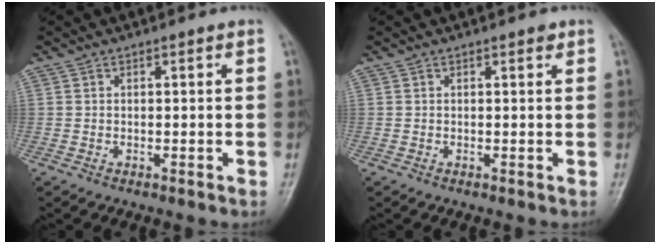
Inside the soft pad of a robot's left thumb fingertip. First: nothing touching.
{"total": 0.7, "force": [0.4, 0.3, 0.5], "torque": [-0.006, -0.002, 0.004]}